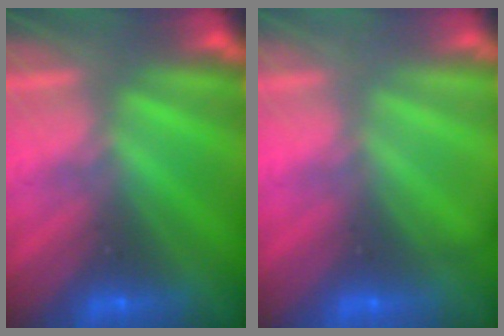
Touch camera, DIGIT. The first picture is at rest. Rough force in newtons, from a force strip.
{"total": 2.1}